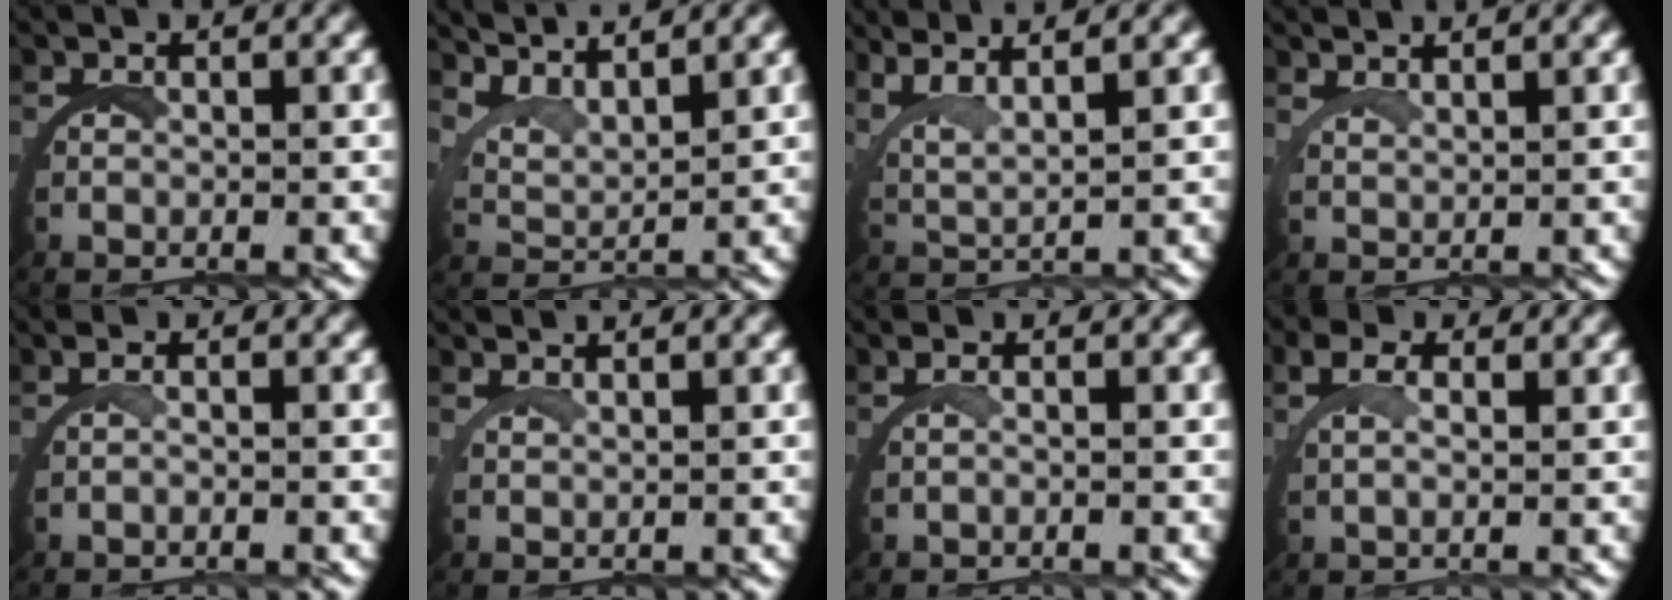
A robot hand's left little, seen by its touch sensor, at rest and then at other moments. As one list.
[{"total": 4.9, "force": [4.3, 1.4, 1.9], "torque": [-0.058, 0.001, 0.069]}, {"total": 5.2, "force": [3.7, 2.0, 3.1], "torque": [-0.083, 0.000, 0.058]}, {"total": 2.7, "force": [2.5, -1.1, 0.1], "torque": [-0.008, 0.001, 0.045]}, {"total": 0.8, "force": [-0.5, -0.2, 0.6], "torque": [-0.018, 0.001, -0.006]}, {"total": 2.1, "force": [1.8, -1.1, 0.0], "torque": [-0.003, 0.003, 0.032]}, {"total": 0.9, "force": [-0.2, -0.4, 0.7], "torque": [-0.019, 0.005, -0.002]}, {"total": 2.2, "force": [1.6, -0.1, 1.6], "torque": [-0.039, -0.001, 0.029]}]